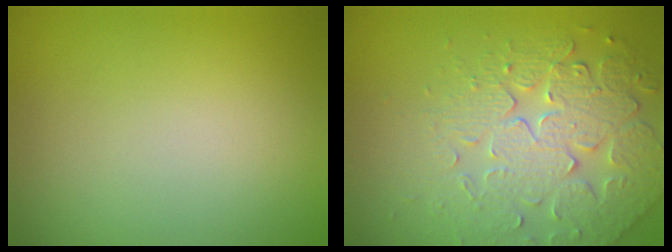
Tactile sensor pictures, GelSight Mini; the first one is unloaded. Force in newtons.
{"total": 5.5, "press": 5.0, "slide": 2.1}